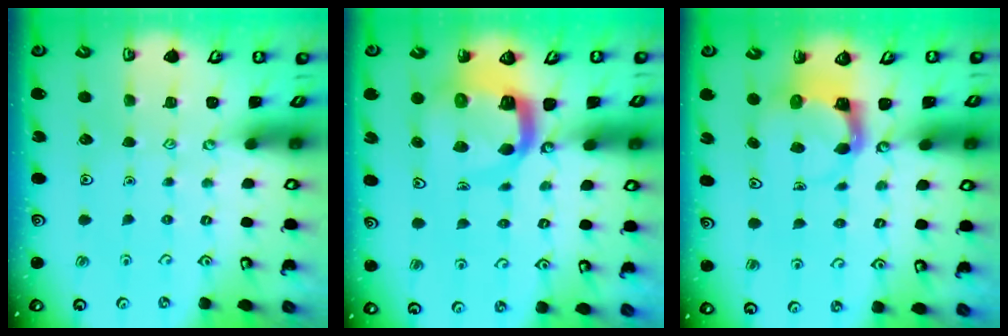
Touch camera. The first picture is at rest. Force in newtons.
{"total": 9.0, "press": 8.9, "slide": 1.2}
{"total": 3.9, "press": 3.9, "slide": 0.4}